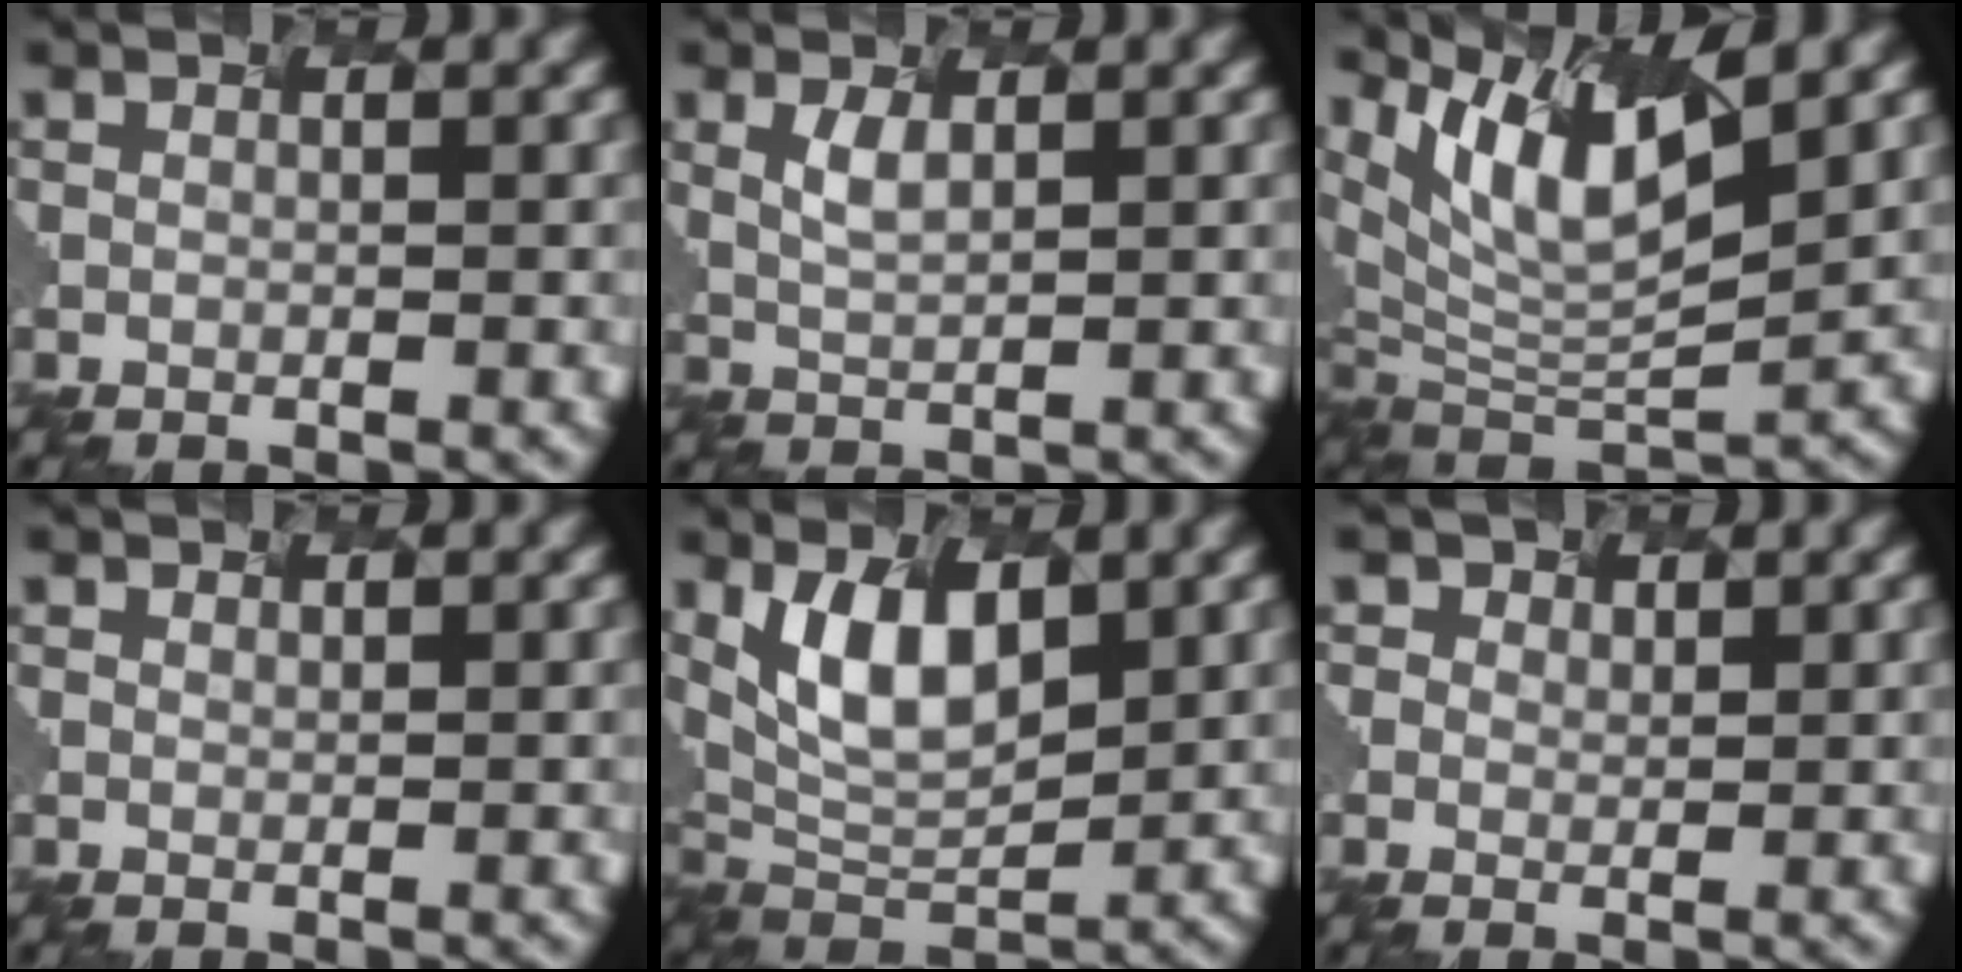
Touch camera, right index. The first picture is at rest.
{"total": 1.2, "force": [0.2, 0.2, 1.1], "torque": [-0.039, -0.003, 0.020]}
{"total": 7.9, "force": [4.1, 2.3, 6.3], "torque": [-0.137, -0.006, 0.094]}
{"total": 0.9, "force": [0.3, -0.3, -0.8], "torque": [0.005, -0.005, 0.014]}
{"total": 5.8, "force": [1.7, 2.9, 4.8], "torque": [-0.104, -0.008, 0.044]}
{"total": 1.1, "force": [0.6, 0.3, -0.9], "torque": [0.008, -0.005, 0.019]}